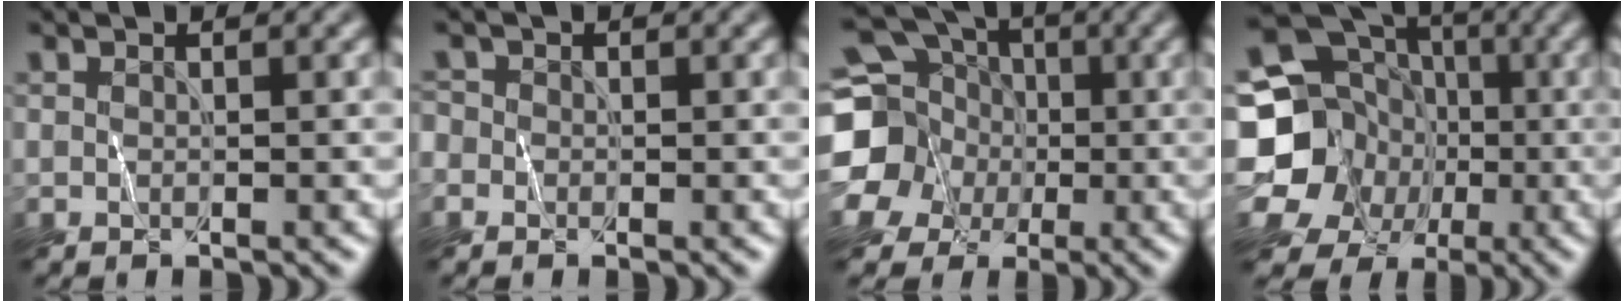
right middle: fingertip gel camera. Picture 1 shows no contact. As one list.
[{"total": 1.1, "force": [-0.4, 1.0, 0.1], "torque": [0.000, 0.000, -0.010]}, {"total": 16.2, "force": [0.1, 15.0, 6.2], "torque": [-0.187, 0.000, -0.030]}, {"total": 18.4, "force": [-2.9, 17.3, 5.6], "torque": [-0.149, -0.008, -0.071]}]